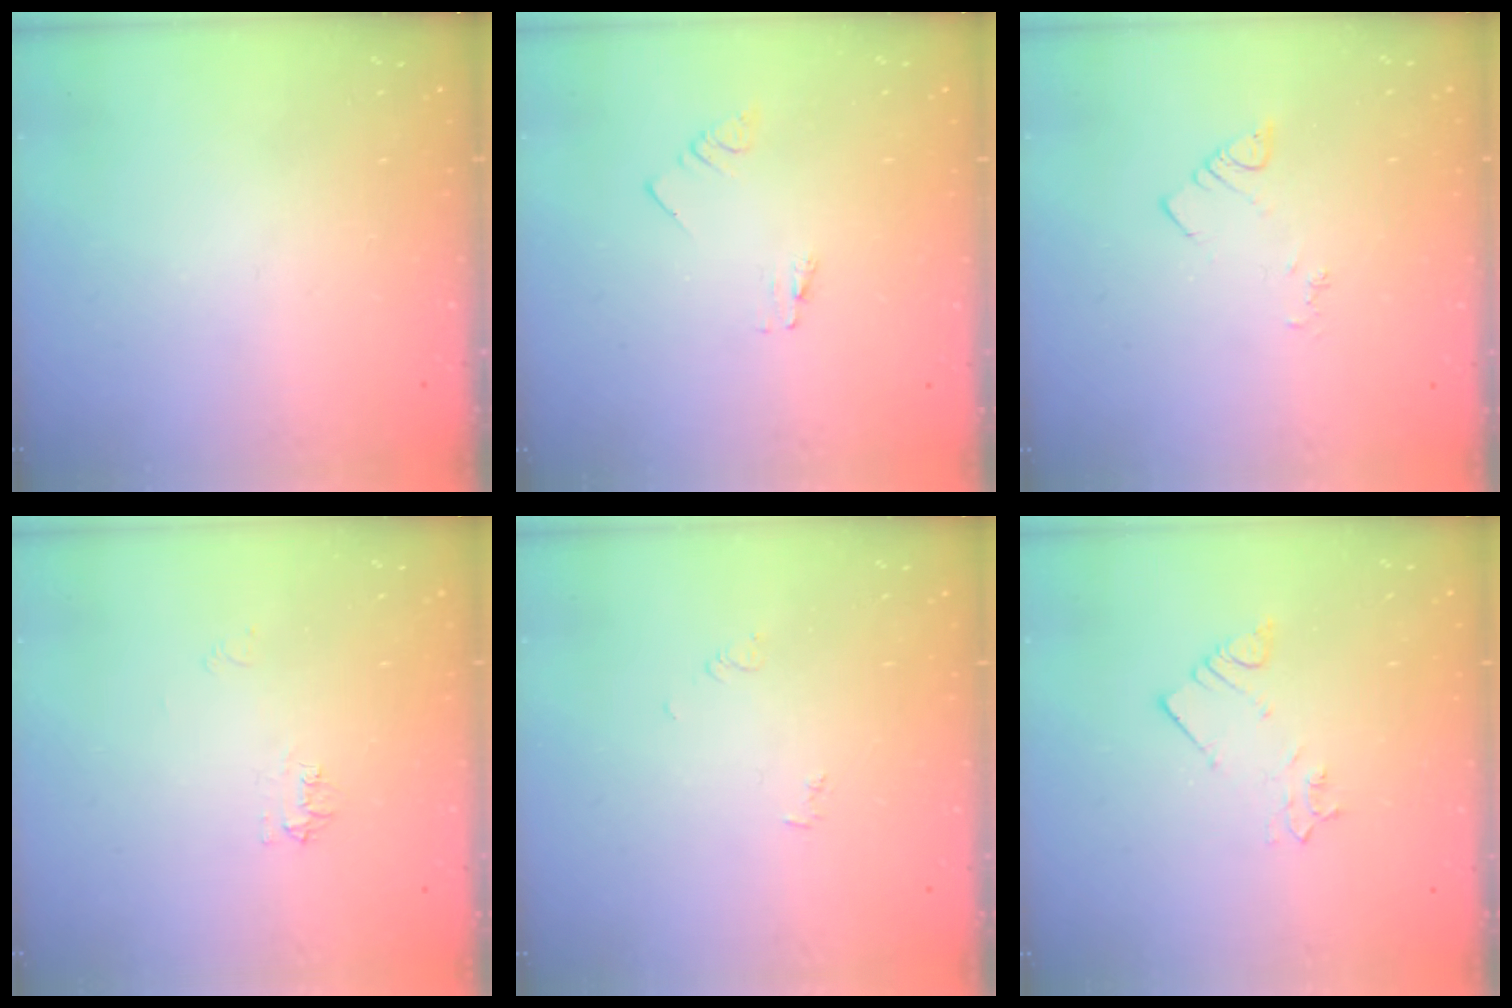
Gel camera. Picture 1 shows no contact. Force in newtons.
{"total": 0.0}
{"total": 2.9, "press": 2.8, "slide": 0.4}
{"total": 5.2, "press": 5.2, "slide": 0.8}
{"total": 3.1, "press": 3.1, "slide": 0.5}
{"total": 2.1, "press": 2.1, "slide": 0.0}